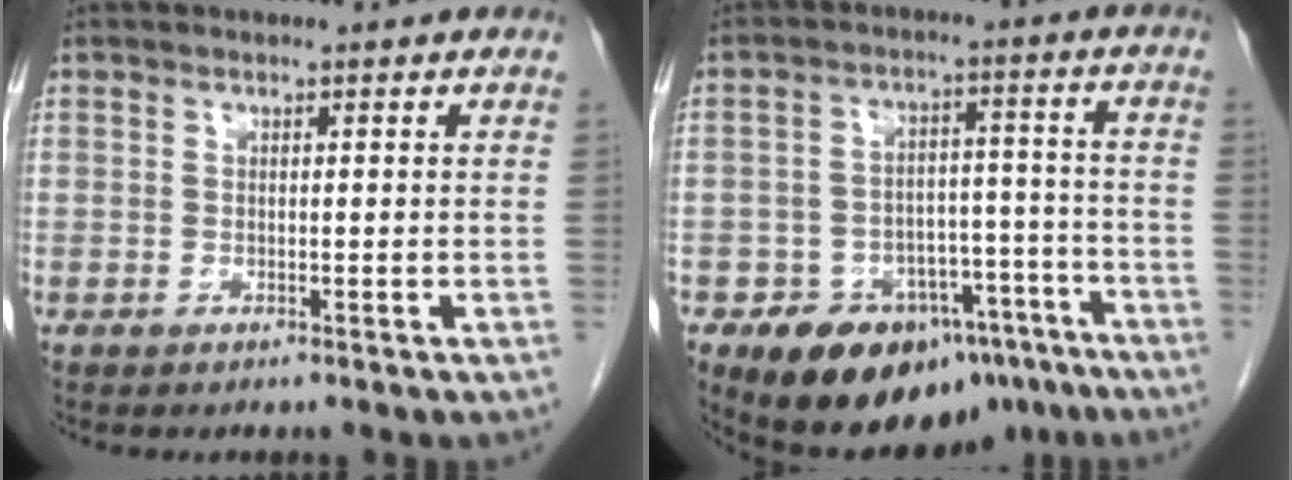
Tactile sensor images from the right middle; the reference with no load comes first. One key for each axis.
{"total": 16.1, "fx": -11.8, "fy": 8.6, "fz": 6.8, "tx": -0.089, "ty": 0.039, "tz": -0.161}